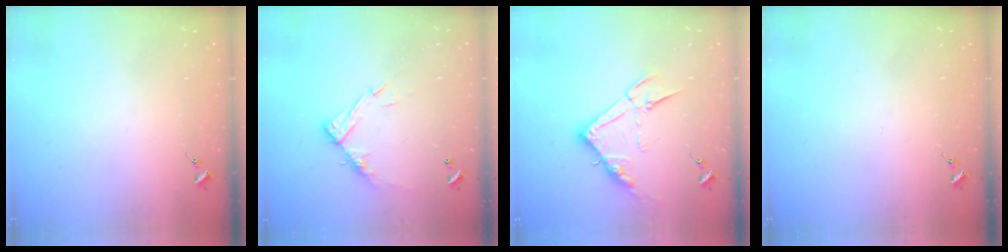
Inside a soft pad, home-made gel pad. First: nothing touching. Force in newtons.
{"total": 12.8, "press": 12.8, "slide": 1.0}
{"total": 13.8, "press": 13.8, "slide": 0.8}
{"total": 0.0}